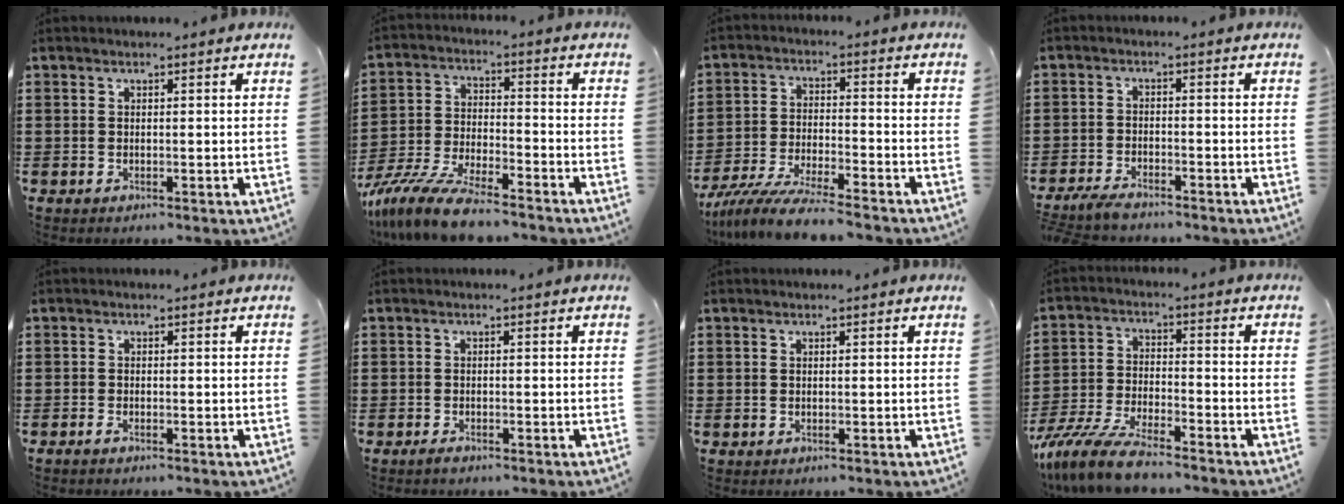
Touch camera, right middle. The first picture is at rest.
{"total": 9.6, "force": [-8.7, 0.9, 4.0], "torque": [-0.091, 0.007, -0.172]}
{"total": 7.9, "force": [-7.3, -0.2, 3.0], "torque": [-0.066, -0.006, -0.141]}
{"total": 3.1, "force": [-2.9, 0.6, 0.9], "torque": [-0.033, -0.001, -0.064]}
{"total": 0.8, "force": [-0.6, 0.1, 0.4], "torque": [-0.010, -0.005, -0.011]}
{"total": 0.9, "force": [-0.7, 0.3, 0.4], "torque": [-0.009, -0.003, -0.014]}
{"total": 0.0}
{"total": 7.9, "force": [-7.2, 0.6, 3.3], "torque": [-0.079, -0.003, -0.142]}